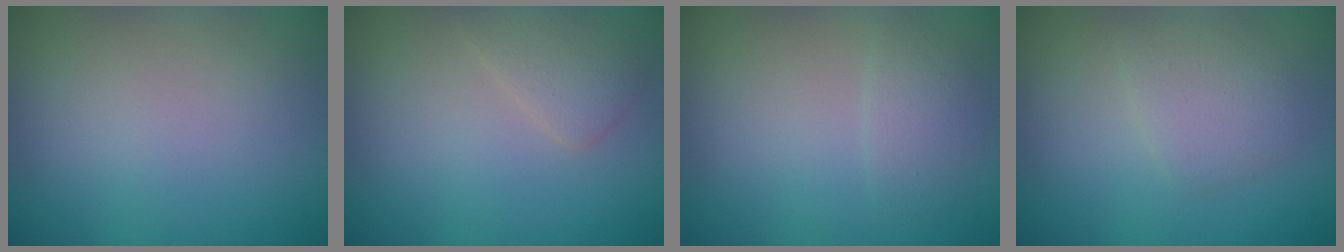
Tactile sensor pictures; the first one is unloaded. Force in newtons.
{"total": 1.9, "press": 1.9, "slide": 0.0}
{"total": 1.5, "press": 1.5, "slide": 0.1}
{"total": 2.3, "press": 2.3, "slide": 0.1}